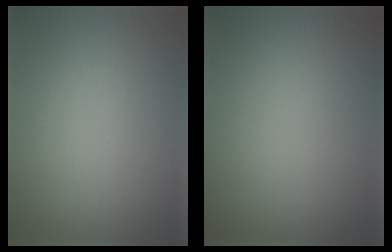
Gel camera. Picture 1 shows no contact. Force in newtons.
{"total": 0.0}